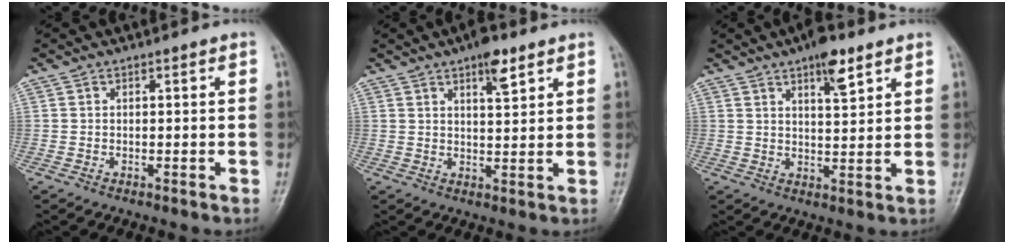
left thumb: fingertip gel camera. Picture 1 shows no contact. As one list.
[{"total": 5.6, "force": [3.4, 1.8, 3.9], "torque": [-0.051, -0.016, 0.051]}, {"total": 6.9, "force": [4.2, 2.2, 4.9], "torque": [-0.064, -0.021, 0.063]}]